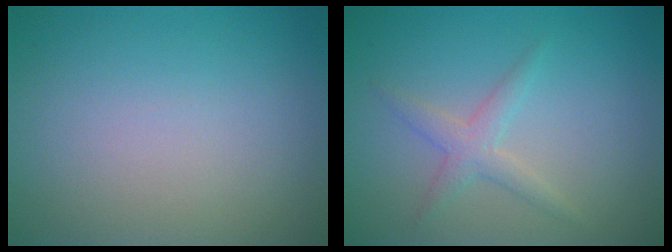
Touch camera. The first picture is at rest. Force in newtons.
{"total": 2.1, "press": 2.1, "slide": 0.0}